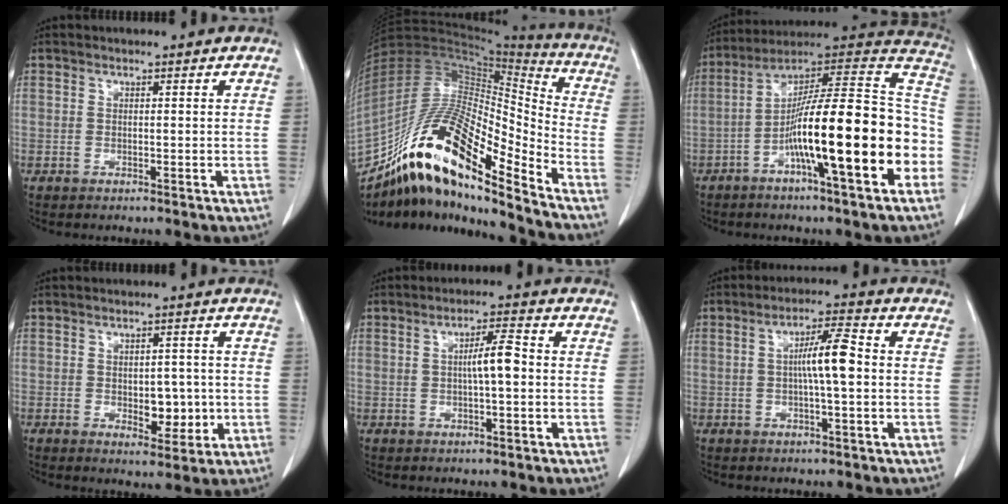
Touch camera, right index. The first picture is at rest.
{"total": 23.7, "force": [-15.9, 4.6, 17.0], "torque": [-0.330, -0.003, -0.286]}
{"total": 23.1, "force": [-6.6, 1.8, 22.0], "torque": [-0.283, 0.019, -0.105]}
{"total": 5.1, "force": [-0.6, 2.9, 4.2], "torque": [-0.045, 0.001, 0.004]}
{"total": 4.5, "force": [0.3, 0.6, 4.5], "torque": [-0.074, 0.011, 0.007]}
{"total": 6.4, "force": [0.3, 0.6, 6.3], "torque": [-0.110, 0.012, 0.005]}